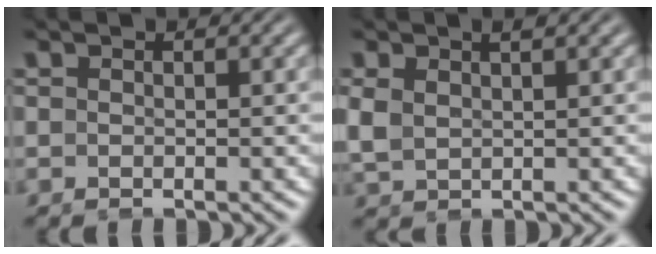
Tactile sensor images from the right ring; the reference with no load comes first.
{"total": 1.5, "force": [0.8, 0.7, 1.0], "torque": [-0.028, -0.001, 0.025]}